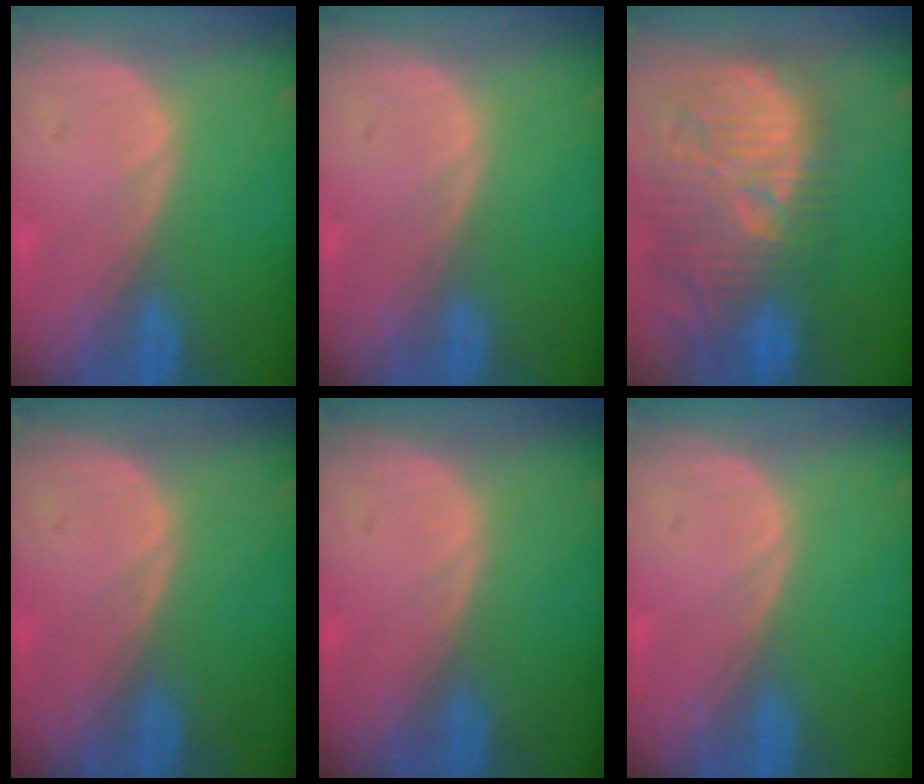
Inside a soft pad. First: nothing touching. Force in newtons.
{"total": 0.0}
{"total": 14.0, "press": 12.8, "slide": 5.8}
{"total": 0.0}
{"total": 0.0}
{"total": 0.0}